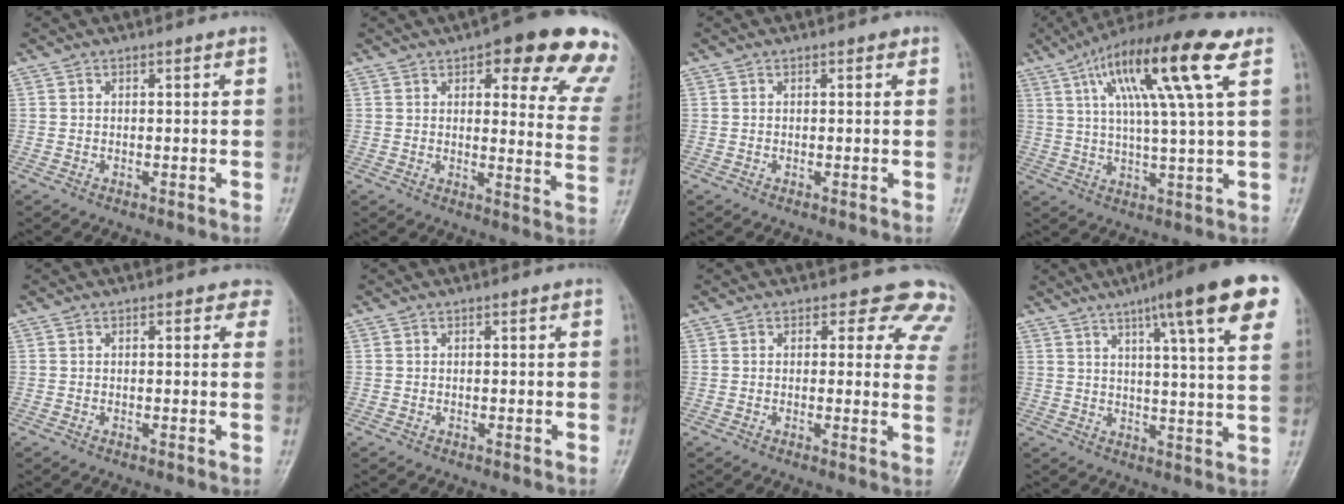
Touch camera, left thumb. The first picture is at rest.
{"total": 19.7, "force": [12.2, 6.1, 14.2], "torque": [-0.122, -0.041, 0.129]}
{"total": 0.6, "force": [0.3, 0.4, 0.3], "torque": [0.000, 0.000, -0.001]}
{"total": 17.3, "force": [7.1, 2.1, 15.6], "torque": [-0.272, 0.003, 0.115]}
{"total": 2.5, "force": [1.7, 1.6, 1.0], "torque": [0.019, -0.004, 0.004]}
{"total": 0.0}
{"total": 9.8, "force": [8.3, 4.7, 2.2], "torque": [0.035, -0.038, 0.055]}
{"total": 19.7, "force": [10.5, 2.6, 16.4], "torque": [-0.216, -0.019, 0.136]}